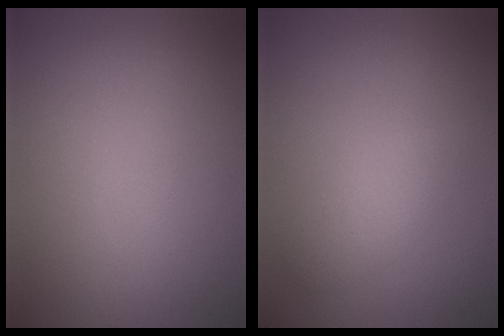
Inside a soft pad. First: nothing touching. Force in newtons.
{"total": 1.9, "press": 1.9, "slide": 0.1}